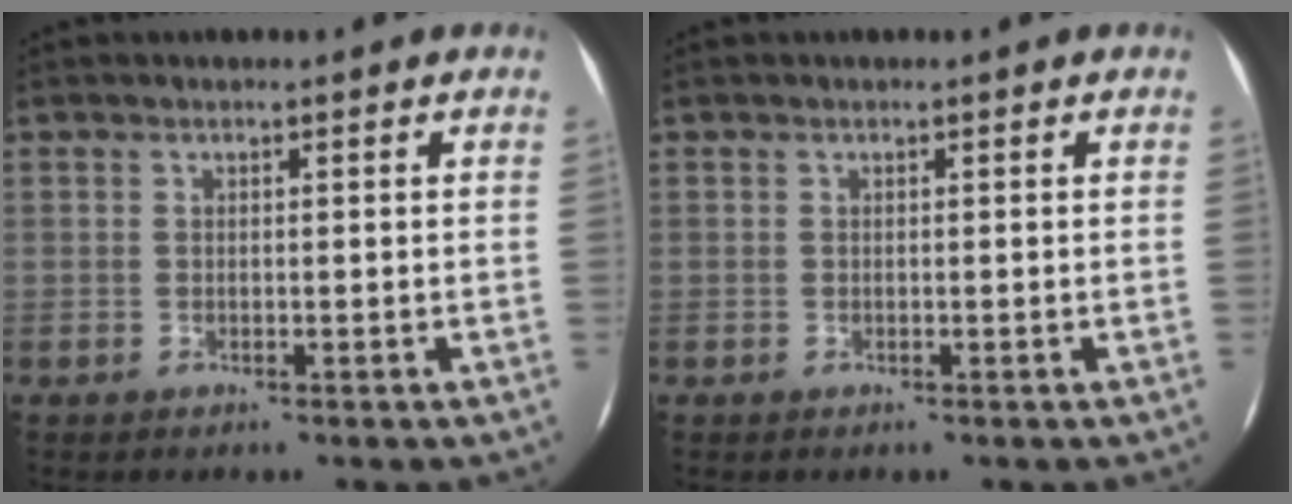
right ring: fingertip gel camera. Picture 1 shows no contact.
{"total": 0.0}